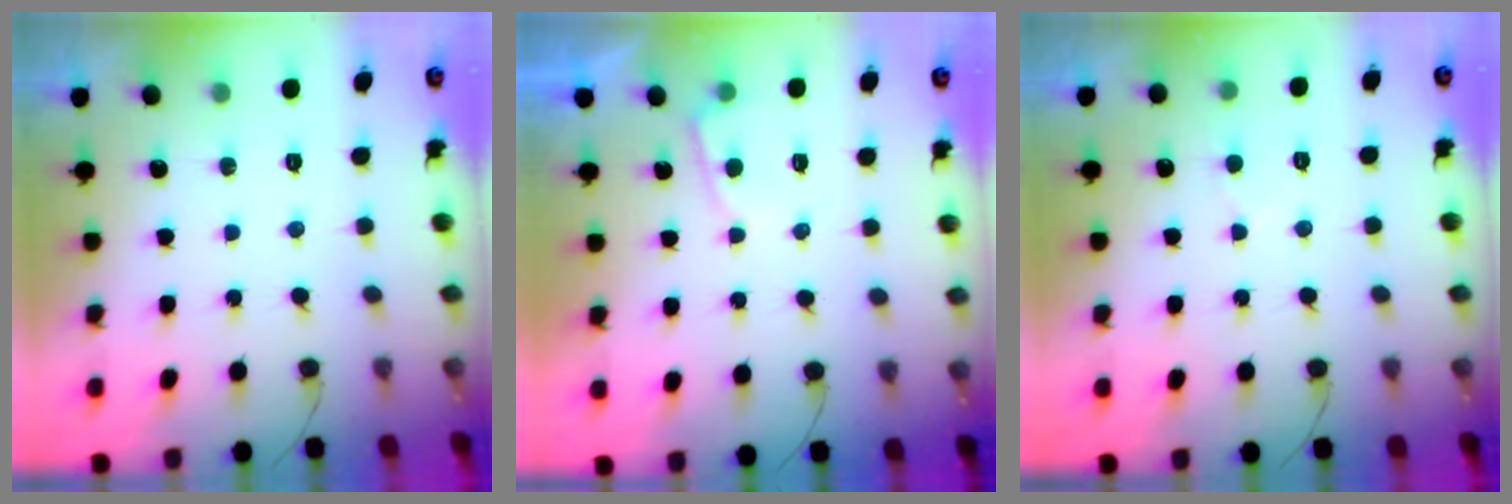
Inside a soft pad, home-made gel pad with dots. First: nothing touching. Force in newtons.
{"total": 2.1, "press": 2.1, "slide": 0.3}
{"total": 2.6, "press": 2.5, "slide": 0.3}